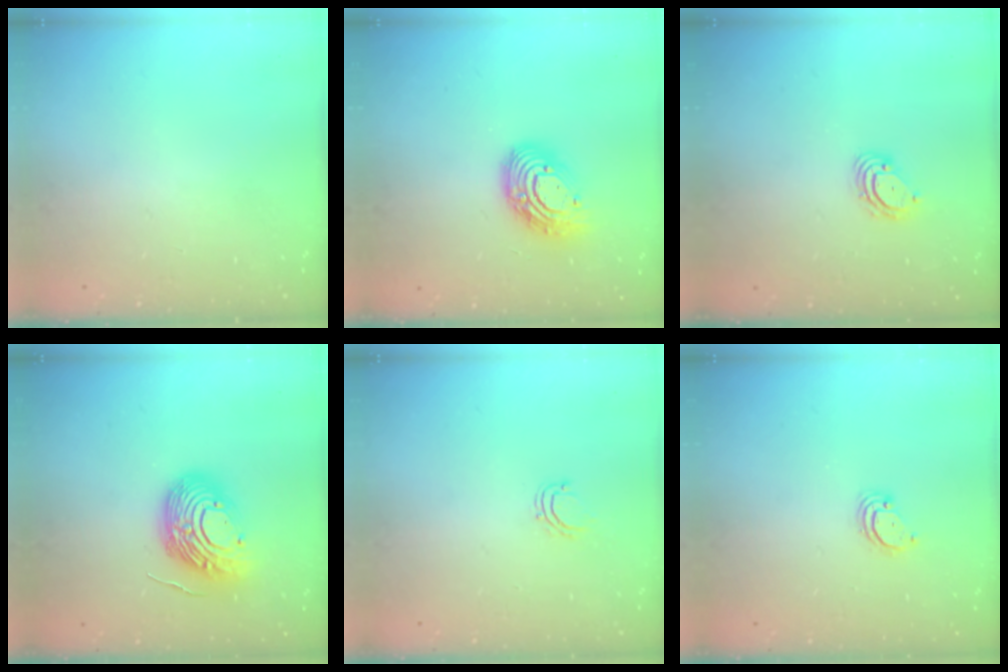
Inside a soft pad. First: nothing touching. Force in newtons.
{"total": 12.4, "press": 12.4, "slide": 1.1}
{"total": 5.0, "press": 4.9, "slide": 0.4}
{"total": 14.4, "press": 14.3, "slide": 2.2}
{"total": 4.7, "press": 4.7, "slide": 0.3}
{"total": 2.6, "press": 2.6, "slide": 0.1}